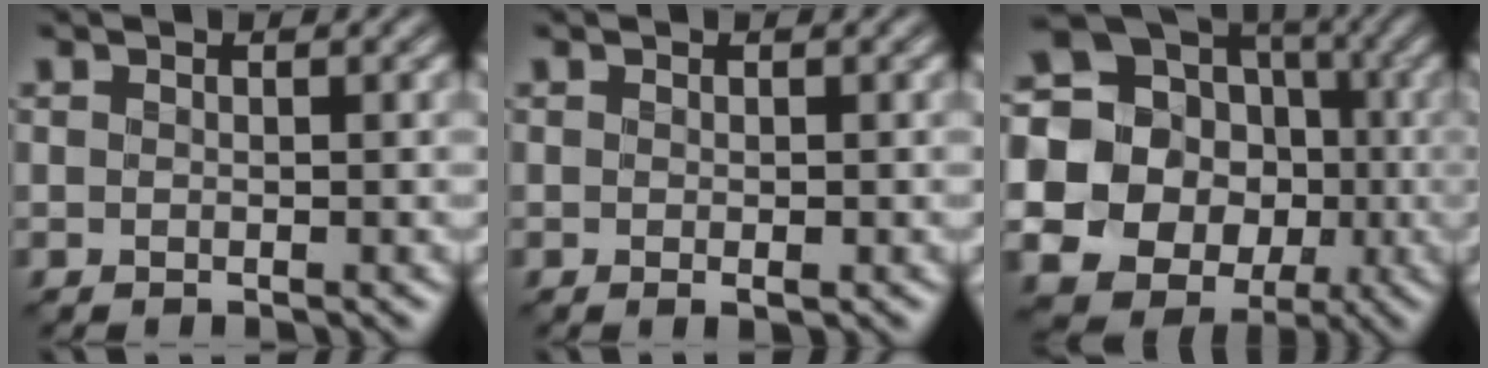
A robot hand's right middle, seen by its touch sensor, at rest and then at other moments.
{"total": 0.7, "force": [-0.1, 0.1, 0.7], "torque": [-0.011, -0.004, -0.002]}
{"total": 24.4, "force": [-3.0, 23.4, 6.4], "torque": [-0.172, -0.003, -0.089]}